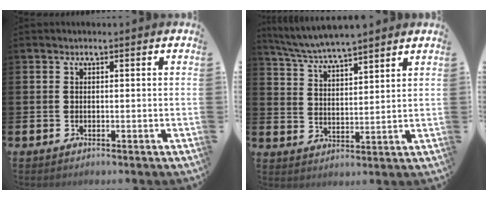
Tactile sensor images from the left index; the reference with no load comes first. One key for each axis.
{"total": 5.6, "fx": 5.5, "fy": 0.1, "fz": 1.1, "tx": -0.045, "ty": -0.029, "tz": 0.098}